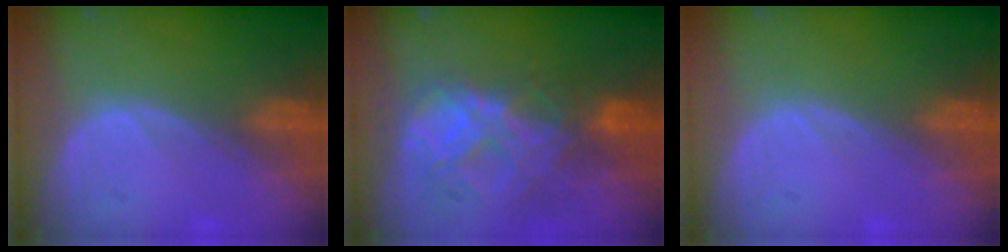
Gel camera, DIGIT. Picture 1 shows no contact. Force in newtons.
{"total": 8.8, "press": 7.6, "slide": 4.4}
{"total": 0.0}